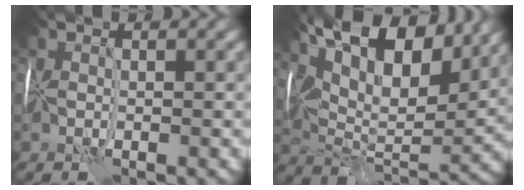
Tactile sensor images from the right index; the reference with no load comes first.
{"total": 14.9, "force": [8.3, 6.7, 10.5], "torque": [-0.180, 0.026, 0.137]}